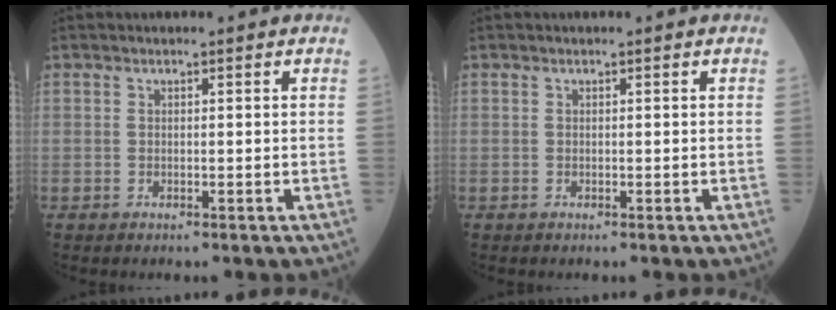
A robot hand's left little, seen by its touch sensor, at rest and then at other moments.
{"total": 0.0}